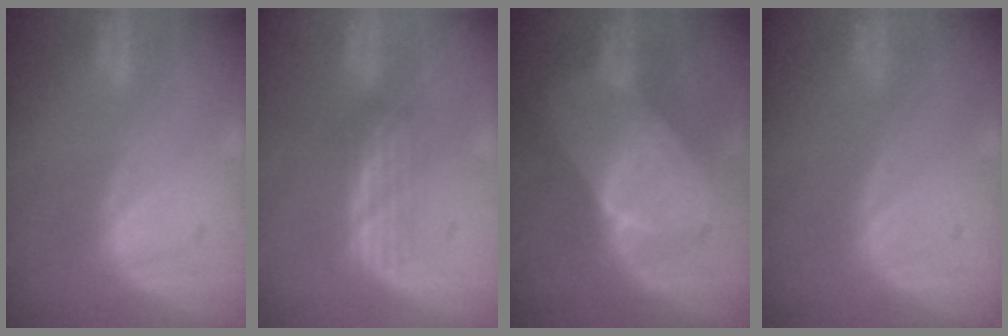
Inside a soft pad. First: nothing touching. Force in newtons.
{"total": 2.9, "press": 2.6, "slide": 1.4}
{"total": 7.5, "press": 6.9, "slide": 2.9}
{"total": 0.0}